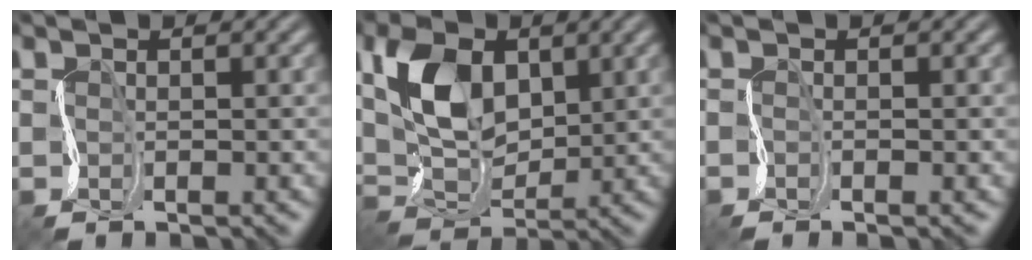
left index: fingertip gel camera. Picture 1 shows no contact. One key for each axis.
{"total": 6.7, "fx": 2.4, "fy": 4.1, "fz": 4.6, "tx": -0.099, "ty": 0.005, "tz": 0.040}
{"total": 1.8, "fx": -0.5, "fy": 0.6, "fz": 1.6, "tx": -0.018, "ty": -0.004, "tz": -0.010}